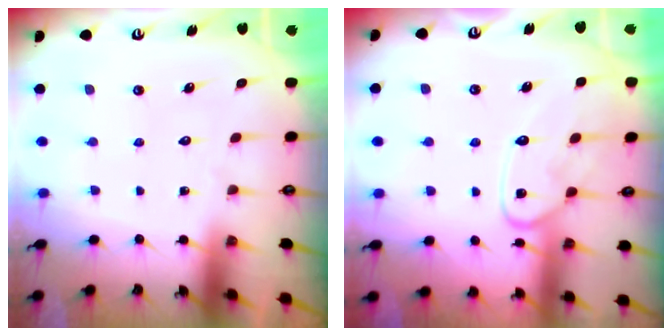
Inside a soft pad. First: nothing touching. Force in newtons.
{"total": 11.6, "press": 11.6, "slide": 0.7}